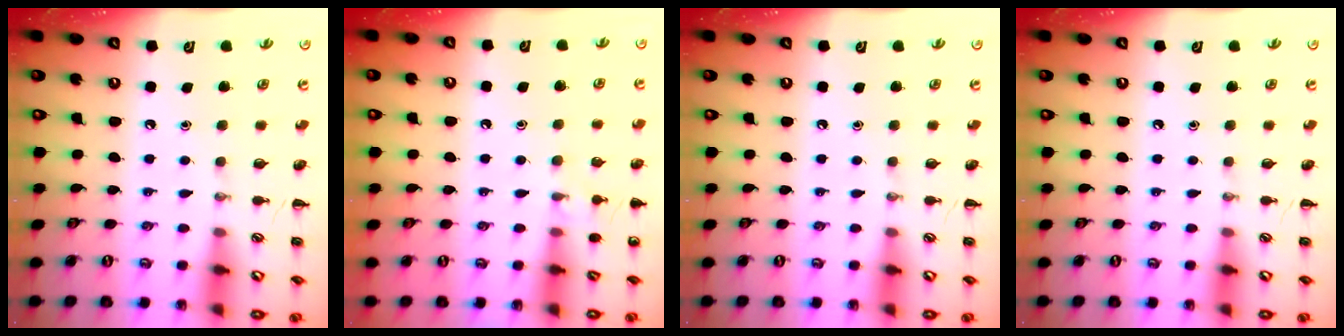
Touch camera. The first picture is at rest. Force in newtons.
{"total": 6.6, "press": 6.4, "slide": 1.7}
{"total": 0.0}
{"total": 0.0}